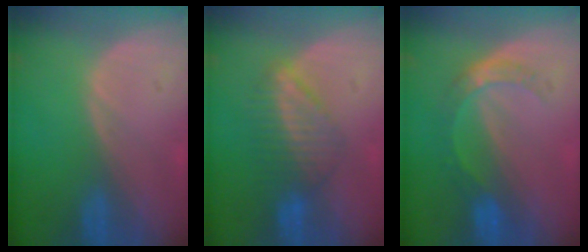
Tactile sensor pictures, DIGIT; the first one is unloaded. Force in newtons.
{"total": 6.4, "press": 6.0, "slide": 2.0}
{"total": 5.2, "press": 4.7, "slide": 2.4}